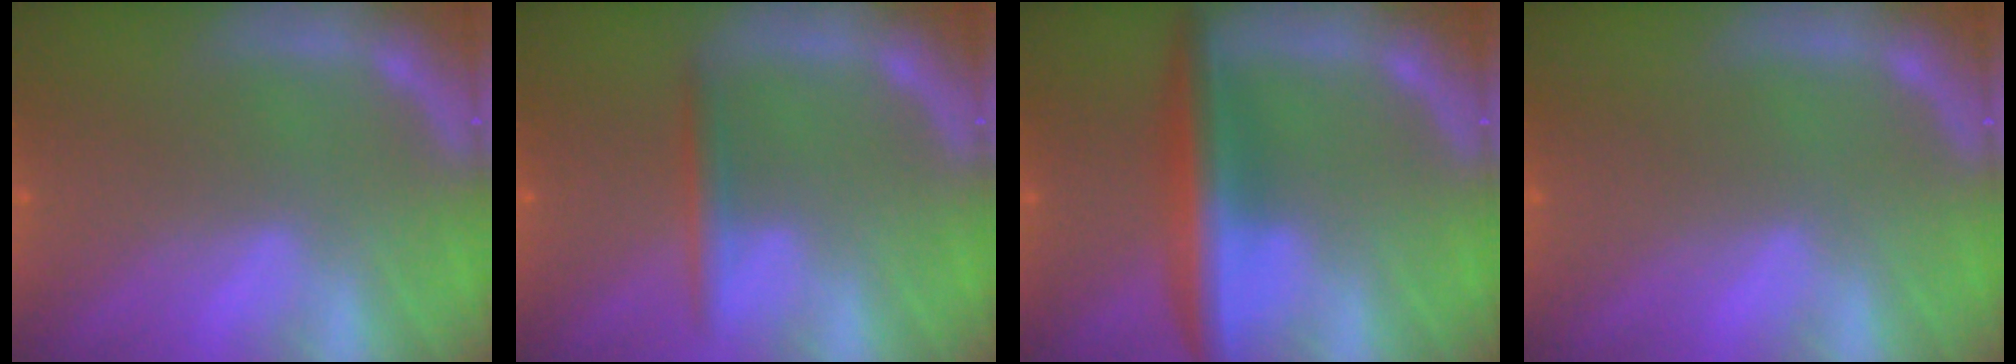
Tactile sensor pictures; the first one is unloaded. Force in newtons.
{"total": 1.9}
{"total": 5.5}
{"total": 0.0}